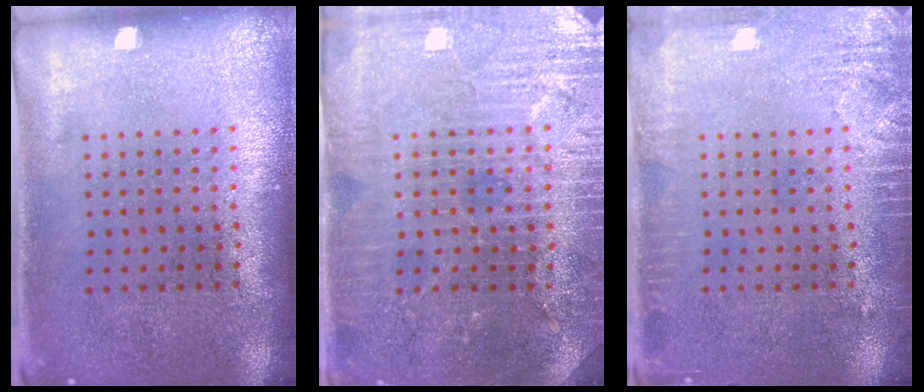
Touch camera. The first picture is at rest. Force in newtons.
{"total": 4.1, "press": 3.9, "slide": 1.2}
{"total": 2.7, "press": 2.7, "slide": 0.4}